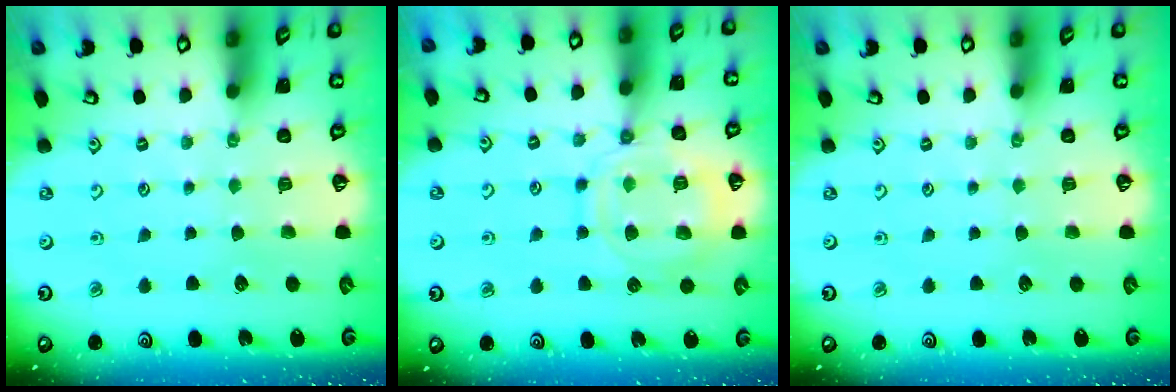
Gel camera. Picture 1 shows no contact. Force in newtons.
{"total": 14.6, "press": 14.5, "slide": 1.4}
{"total": 0.0}